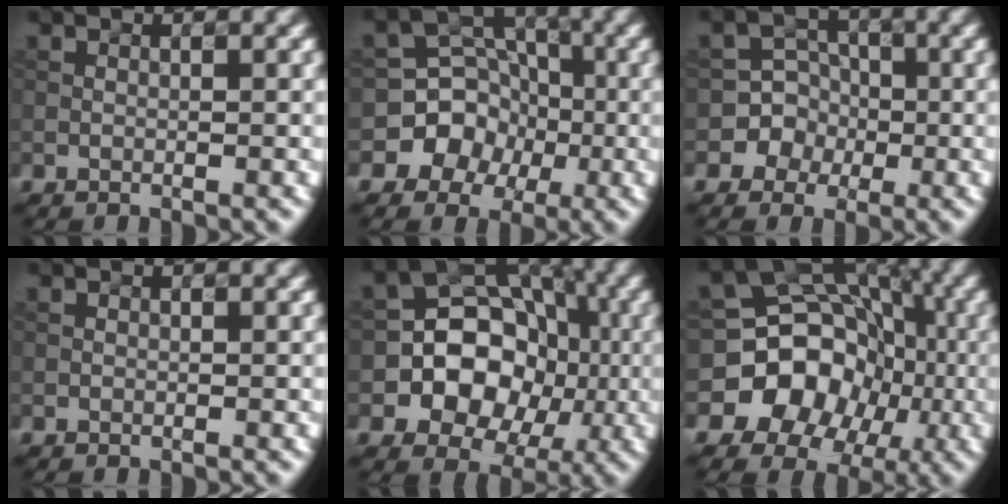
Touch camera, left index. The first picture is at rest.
{"total": 5.9, "force": [-2.2, 5.4, 0.8], "torque": [0.019, 0.014, -0.061]}
{"total": 4.8, "force": [-1.6, 4.5, 0.0], "torque": [0.025, 0.018, -0.041]}
{"total": 0.0}
{"total": 8.7, "force": [-1.5, 7.3, 4.5], "torque": [-0.040, 0.008, -0.050]}
{"total": 11.1, "force": [-3.1, 9.6, 4.4], "torque": [-0.063, 0.009, -0.084]}